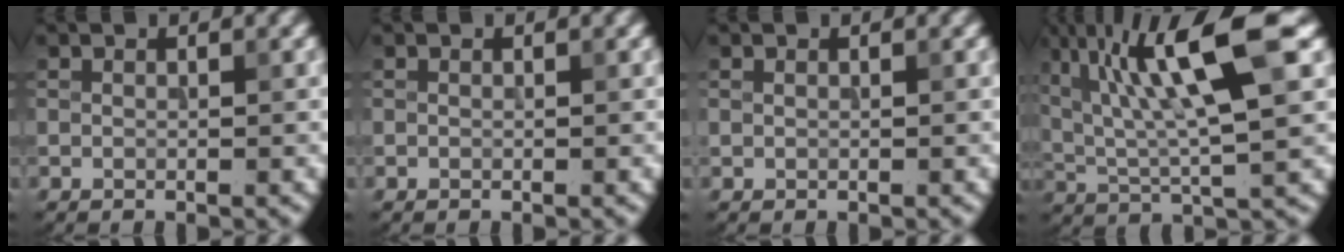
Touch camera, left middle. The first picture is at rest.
{"total": 0.0}
{"total": 0.0}
{"total": 11.5, "force": [4.3, 2.5, 10.4], "torque": [-0.181, 0.014, 0.076]}